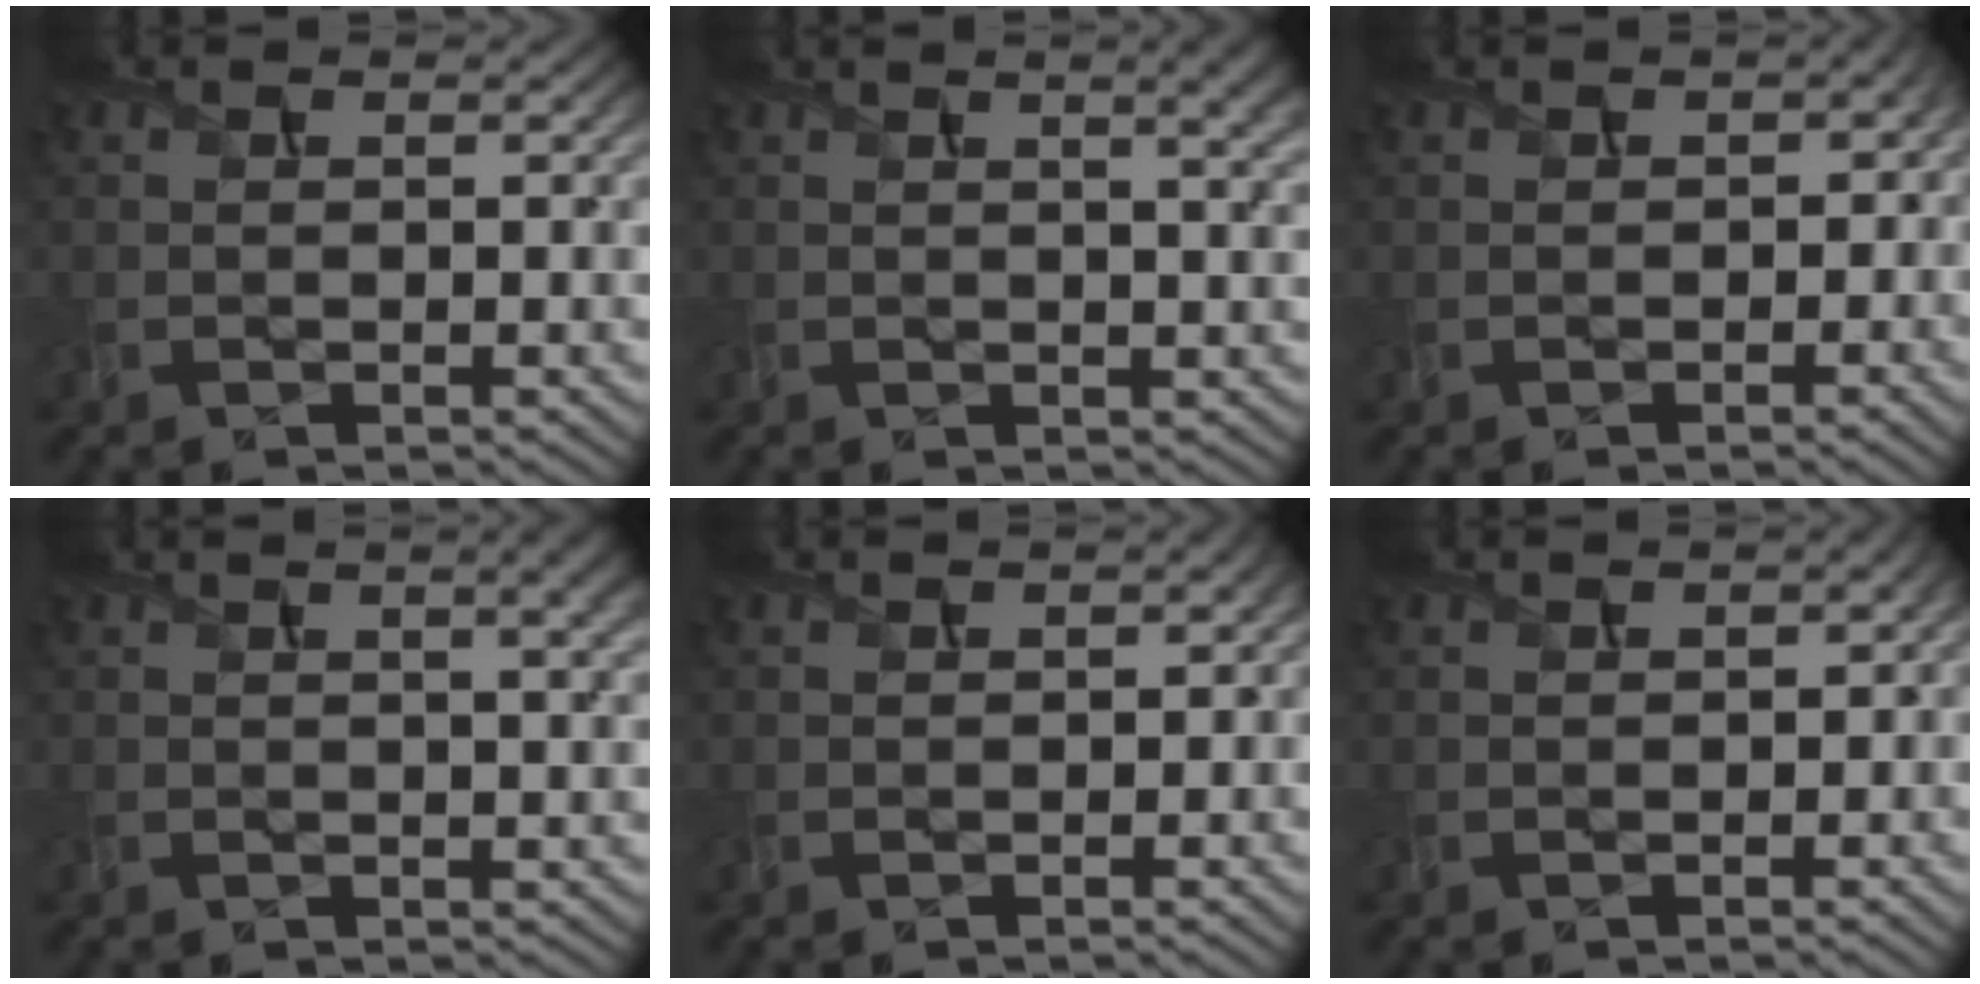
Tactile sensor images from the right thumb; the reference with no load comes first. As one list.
[{"total": 5.5, "force": [2.4, 1.7, 4.6], "torque": [-0.052, 0.018, 0.024]}, {"total": 2.3, "force": [-0.4, 2.0, 1.1], "torque": [-0.015, -0.012, -0.003]}, {"total": 4.5, "force": [1.9, 1.4, 3.8], "torque": [-0.046, 0.016, 0.016]}, {"total": 0.9, "force": [0.0, 0.7, 0.6], "torque": [-0.012, -0.001, 0.003]}, {"total": 1.2, "force": [-0.2, 0.8, 0.8], "torque": [-0.016, -0.003, 0.001]}]